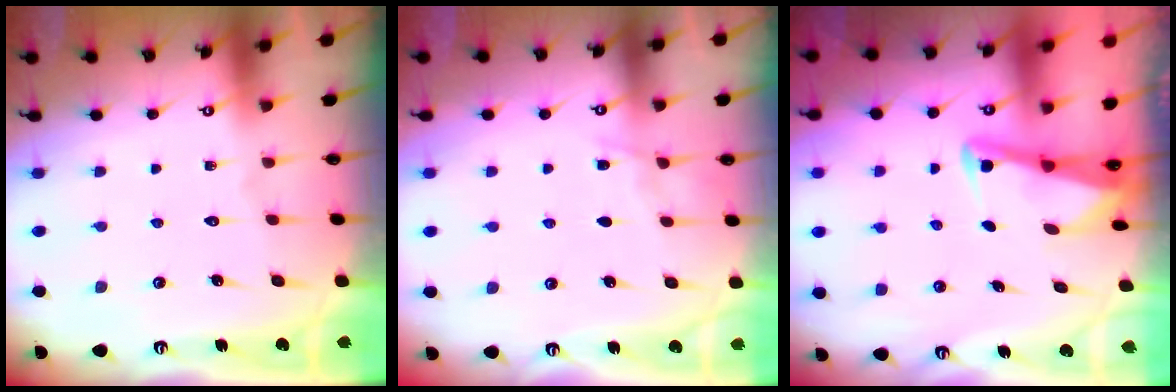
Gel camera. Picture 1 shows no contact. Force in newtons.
{"total": 5.6, "press": 5.6, "slide": 0.6}
{"total": 2.8, "press": 2.8, "slide": 0.4}